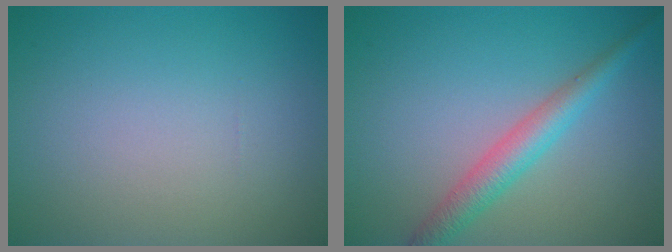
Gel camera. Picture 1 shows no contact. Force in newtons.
{"total": 3.3, "press": 3.3, "slide": 0.1}